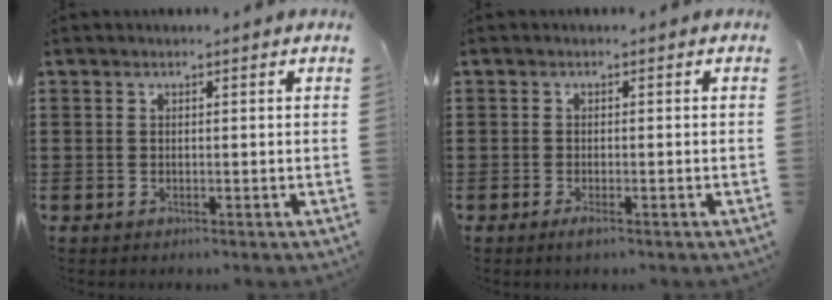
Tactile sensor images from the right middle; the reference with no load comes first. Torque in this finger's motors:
{"motor_torque": [1.84, 0.30, 0.39, 0.10]}